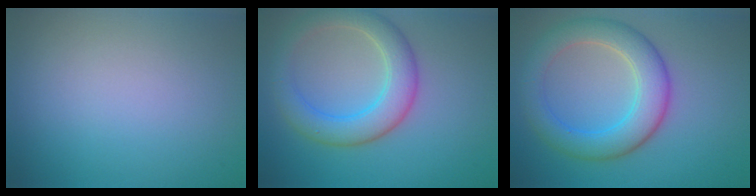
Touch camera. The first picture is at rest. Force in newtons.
{"total": 5.0, "press": 5.0, "slide": 0.2}
{"total": 5.7, "press": 5.7, "slide": 0.3}